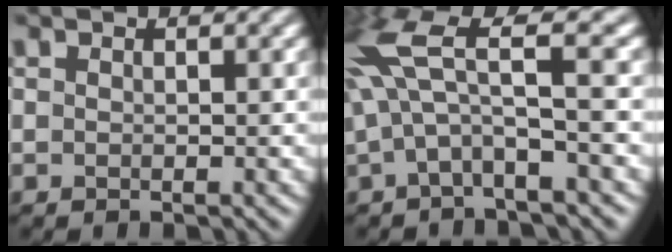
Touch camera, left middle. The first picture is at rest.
{"total": 5.8, "force": [1.9, 1.2, 5.4], "torque": [-0.112, 0.012, 0.032]}